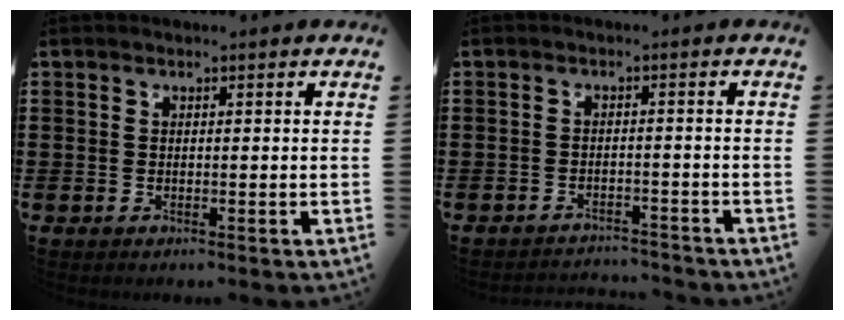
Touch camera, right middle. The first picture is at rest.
{"total": 2.3, "force": [-2.3, 0.2, 0.0], "torque": [-0.007, 0.001, -0.048]}